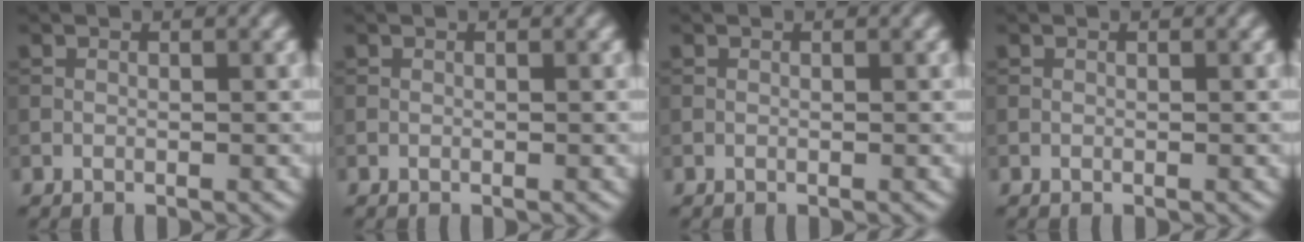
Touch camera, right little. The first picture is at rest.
{"total": 0.0}
{"total": 0.0}
{"total": 0.0}